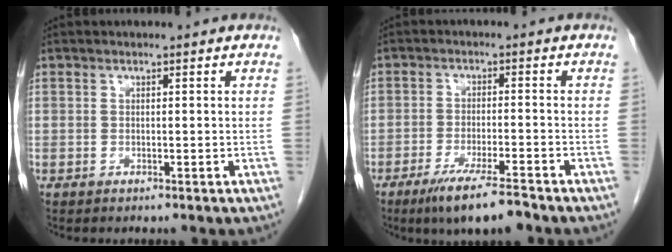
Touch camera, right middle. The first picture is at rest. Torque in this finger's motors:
{"motor_torque": [0.79, -0.87, 0.37, 0.10]}